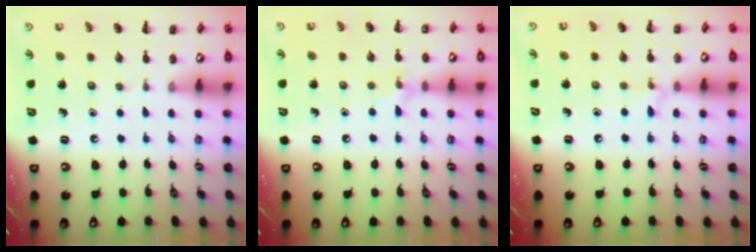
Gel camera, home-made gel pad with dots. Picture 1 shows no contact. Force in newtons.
{"total": 6.3, "press": 6.0, "slide": 1.8}
{"total": 4.5, "press": 4.3, "slide": 1.6}